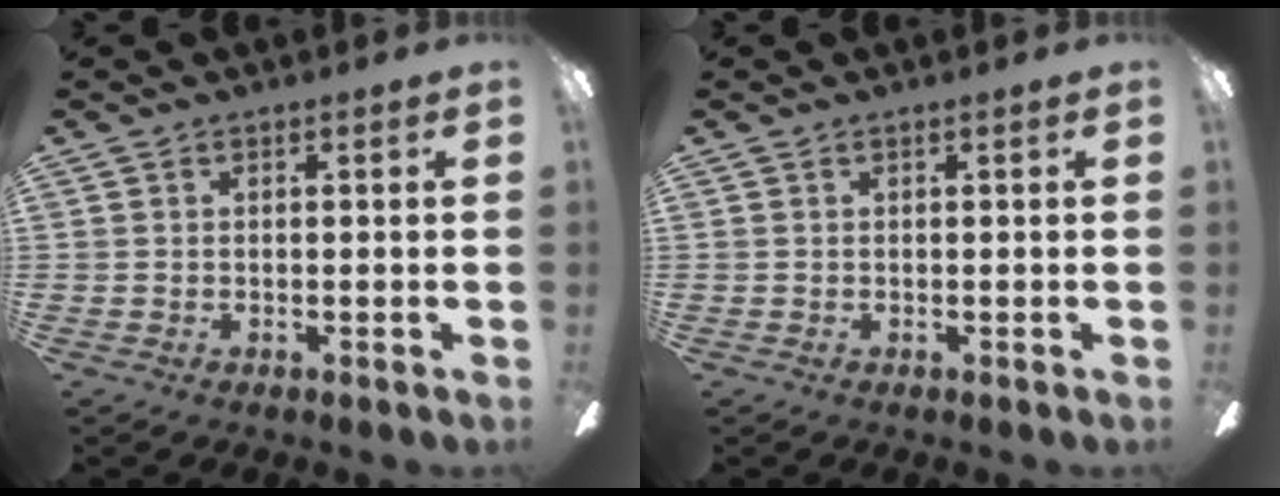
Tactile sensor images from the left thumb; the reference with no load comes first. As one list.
[{"total": 0.0}]